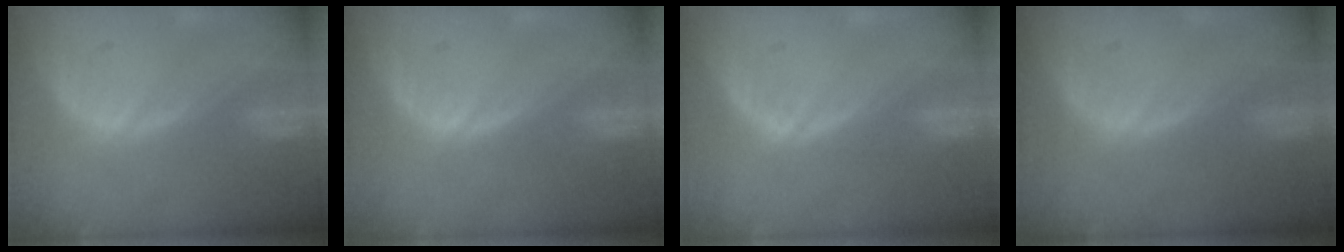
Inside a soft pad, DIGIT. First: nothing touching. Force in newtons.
{"total": 0.0}
{"total": 0.7, "press": 0.6, "slide": 0.2}
{"total": 0.0}